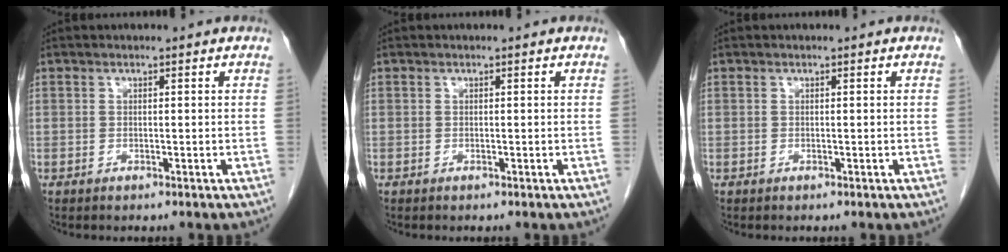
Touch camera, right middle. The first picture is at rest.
{"total": 0.0}
{"total": 0.0}